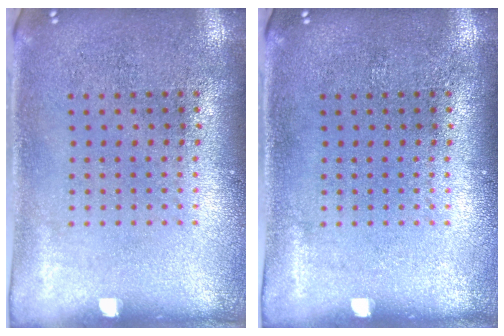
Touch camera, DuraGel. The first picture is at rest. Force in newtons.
{"total": 0.0}